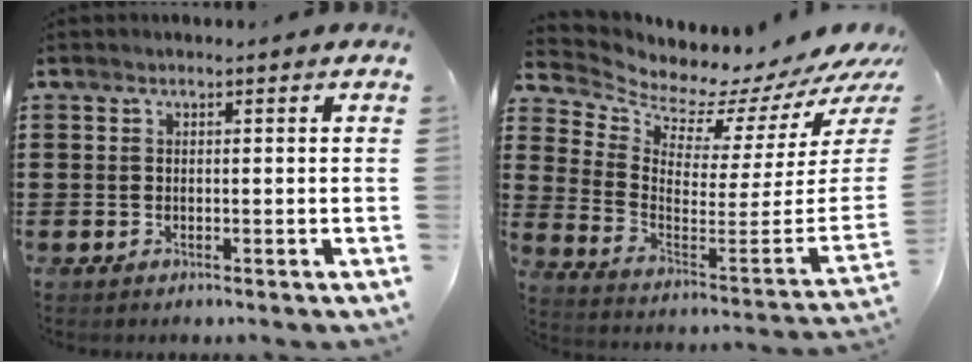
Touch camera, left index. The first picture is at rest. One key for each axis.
{"total": 4.0, "fx": 4.0, "fy": 0.2, "fz": 0.2, "tx": -0.027, "ty": -0.074, "tz": 0.058}